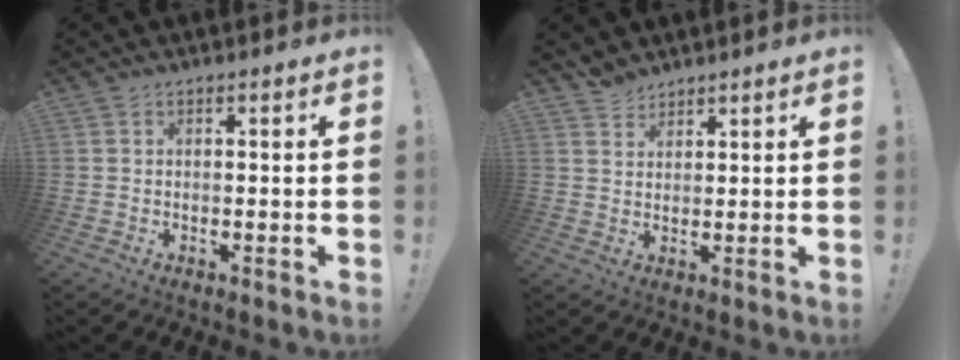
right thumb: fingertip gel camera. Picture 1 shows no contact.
{"total": 4.2, "force": [3.7, 2.1, 0.4], "torque": [-0.004, -0.023, 0.069]}